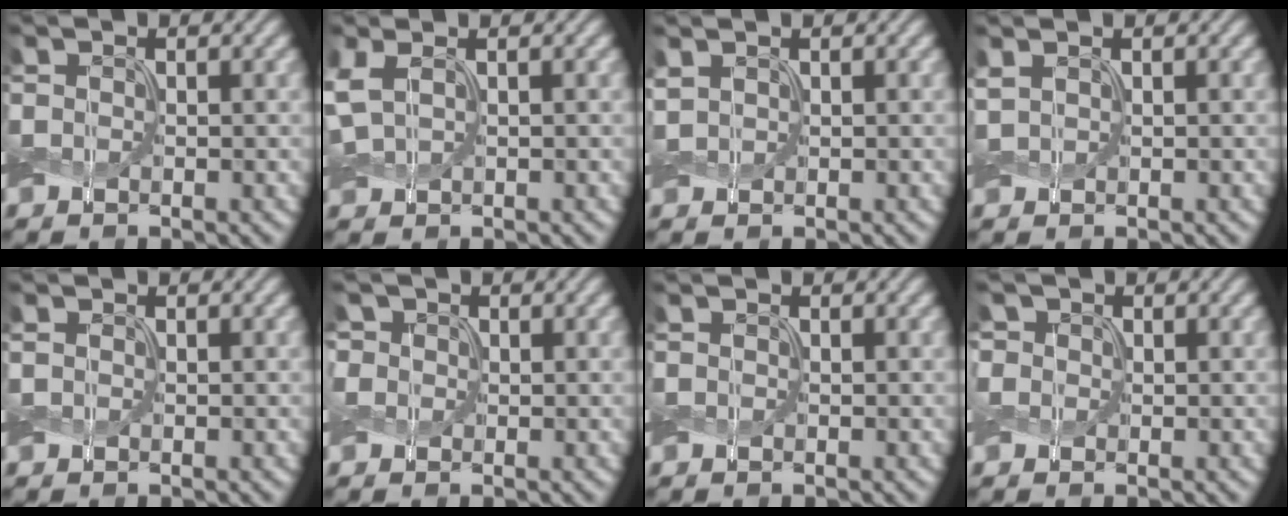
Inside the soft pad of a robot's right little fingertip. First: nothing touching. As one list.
[{"total": 2.9, "force": [0.8, 1.6, 2.3], "torque": [-0.063, 0.013, 0.020]}, {"total": 0.9, "force": [0.6, 0.5, 0.4], "torque": [-0.012, 0.002, 0.012]}, {"total": 0.7, "force": [0.5, 0.4, 0.4], "torque": [-0.013, 0.002, 0.011]}, {"total": 0.0}, {"total": 1.6, "force": [0.7, 1.4, 0.4], "torque": [-0.015, -0.002, 0.015]}, {"total": 0.0}, {"total": 1.3, "force": [0.5, 1.2, 0.3], "torque": [-0.009, -0.002, 0.008]}]